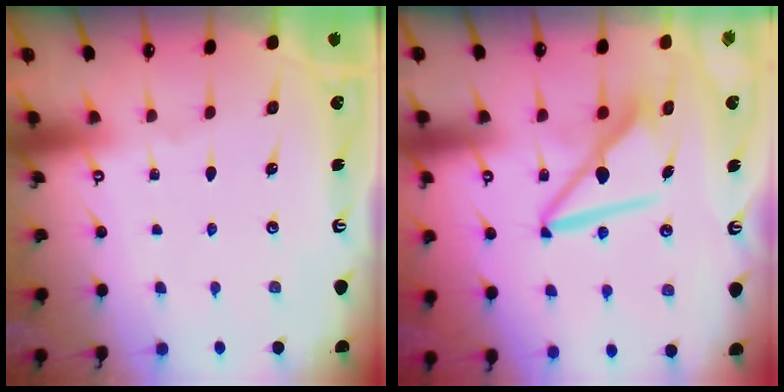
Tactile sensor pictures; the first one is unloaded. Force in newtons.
{"total": 9.2, "press": 9.2, "slide": 0.8}